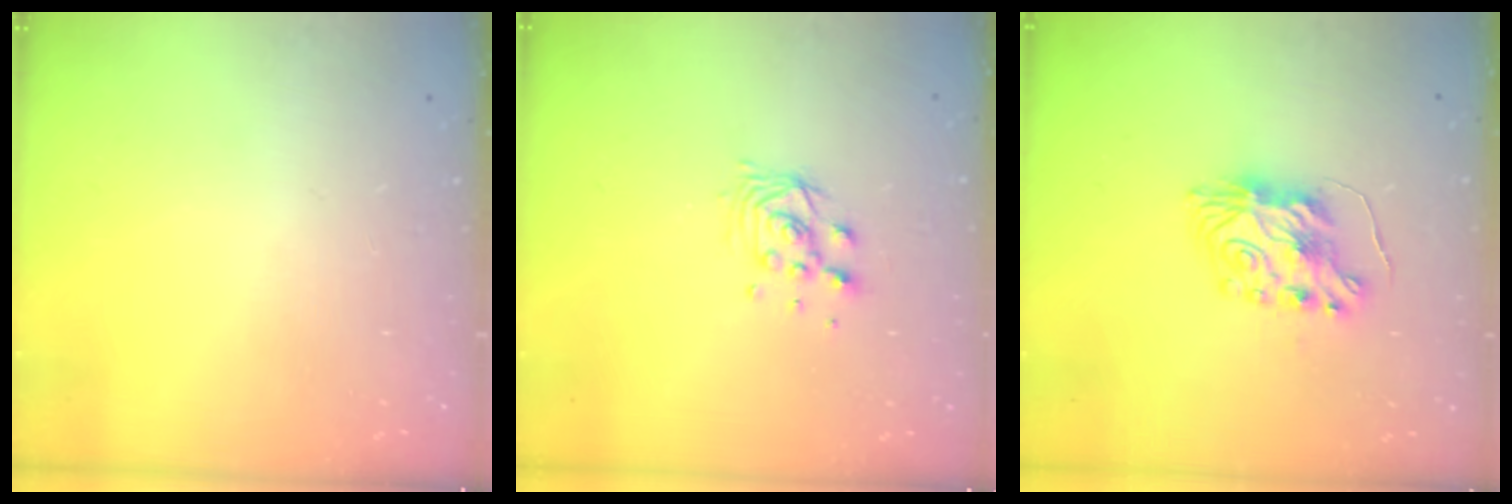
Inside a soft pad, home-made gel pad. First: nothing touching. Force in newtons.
{"total": 7.0, "press": 7.0, "slide": 0.4}
{"total": 8.1, "press": 8.0, "slide": 0.8}